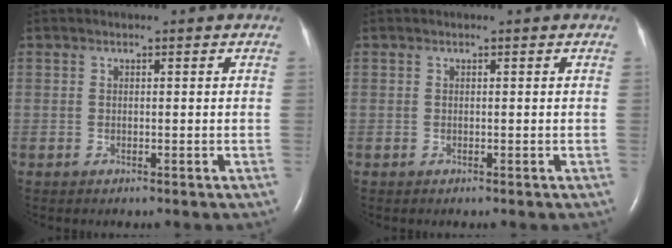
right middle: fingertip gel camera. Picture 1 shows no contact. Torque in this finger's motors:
{"motor_torque": [-0.01, 0.02, 0.00, 0.00]}